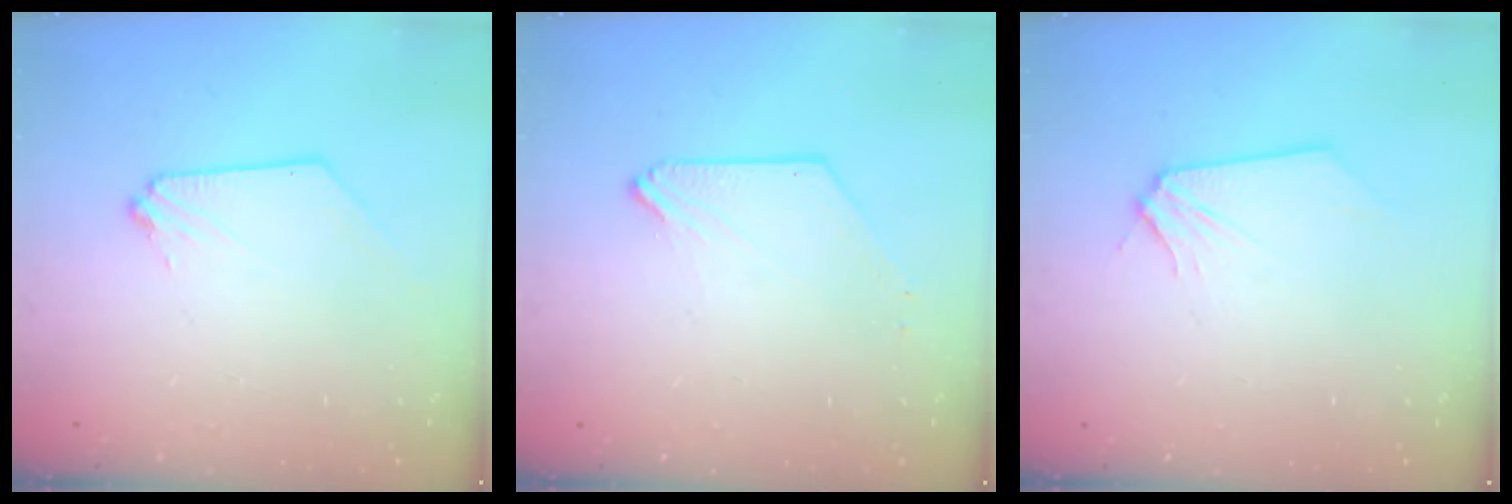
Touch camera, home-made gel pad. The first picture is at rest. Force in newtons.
{"total": 0.0}
{"total": 0.0}